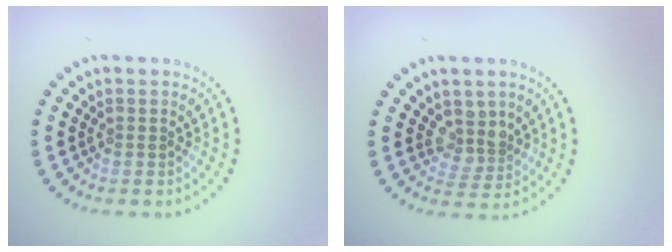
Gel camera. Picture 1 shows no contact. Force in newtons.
{"total": 2.5, "press": 1.9, "slide": 1.5}